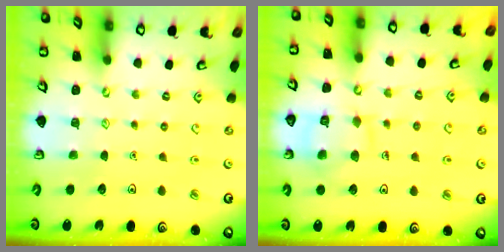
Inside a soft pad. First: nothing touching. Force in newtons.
{"total": 11.1, "press": 11.1, "slide": 0.8}